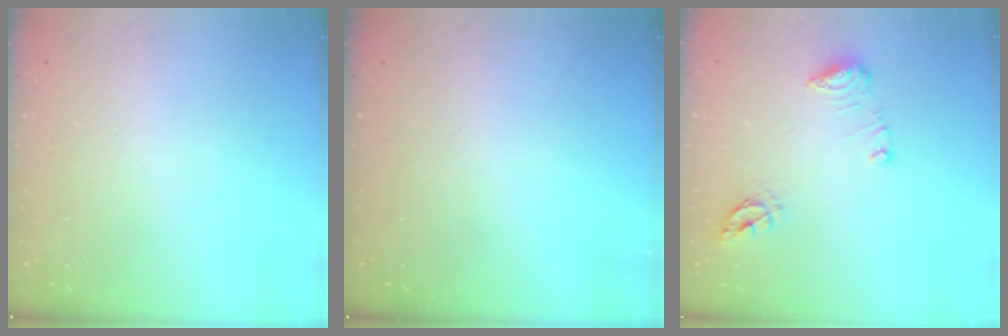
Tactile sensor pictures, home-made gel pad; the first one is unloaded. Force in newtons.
{"total": 0.0}
{"total": 10.0, "press": 9.9, "slide": 1.0}